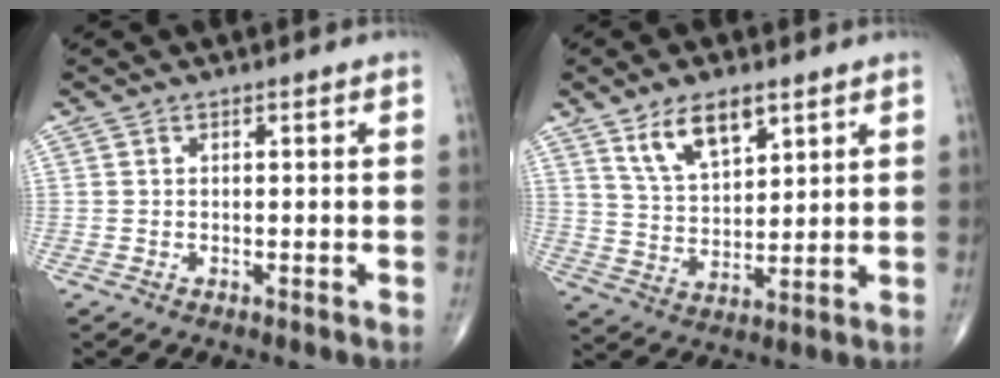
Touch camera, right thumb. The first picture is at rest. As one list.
[{"total": 9.8, "force": [5.8, 4.5, 6.5], "torque": [-0.102, -0.031, 0.114]}]